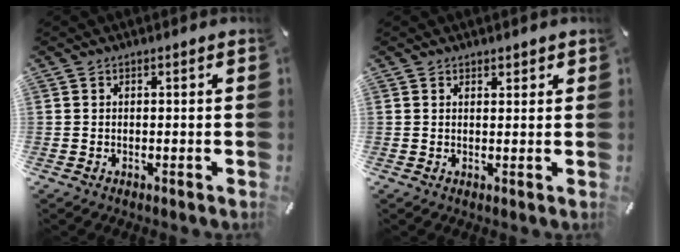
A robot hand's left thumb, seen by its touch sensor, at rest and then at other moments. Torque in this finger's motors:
{"motor_torque": [-0.16, -0.05, -0.11, 0.25, -0.02]}